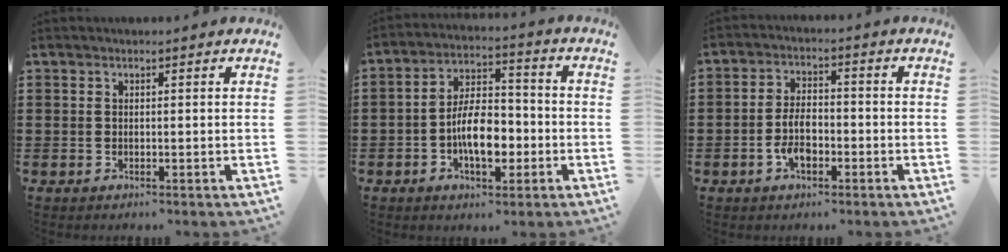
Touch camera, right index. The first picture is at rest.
{"total": 8.5, "force": [-2.5, 4.3, 6.9], "torque": [-0.115, 0.005, -0.050]}
{"total": 5.3, "force": [-1.9, 2.6, 4.3], "torque": [-0.094, -0.001, -0.038]}